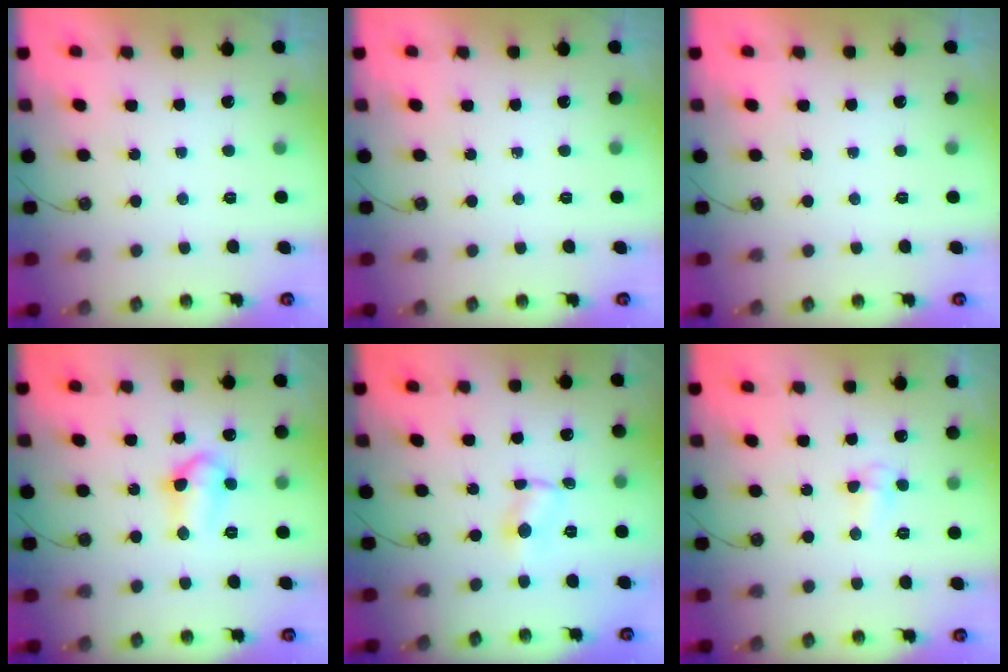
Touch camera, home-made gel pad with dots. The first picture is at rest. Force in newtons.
{"total": 0.0}
{"total": 0.0}
{"total": 9.1, "press": 9.0, "slide": 0.9}
{"total": 1.2, "press": 1.2, "slide": 0.2}
{"total": 4.5, "press": 4.4, "slide": 0.7}